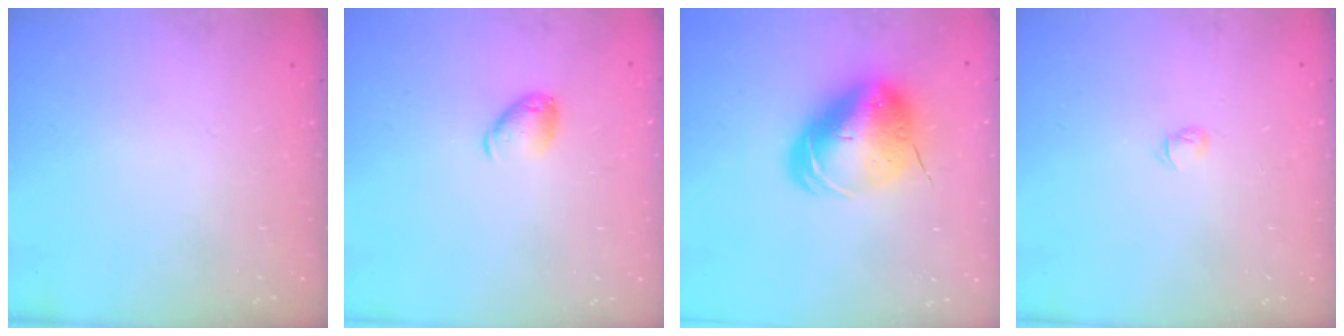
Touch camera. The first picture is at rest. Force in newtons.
{"total": 7.3, "press": 7.2, "slide": 0.9}
{"total": 16.2, "press": 15.9, "slide": 3.2}
{"total": 3.1, "press": 3.1, "slide": 0.5}